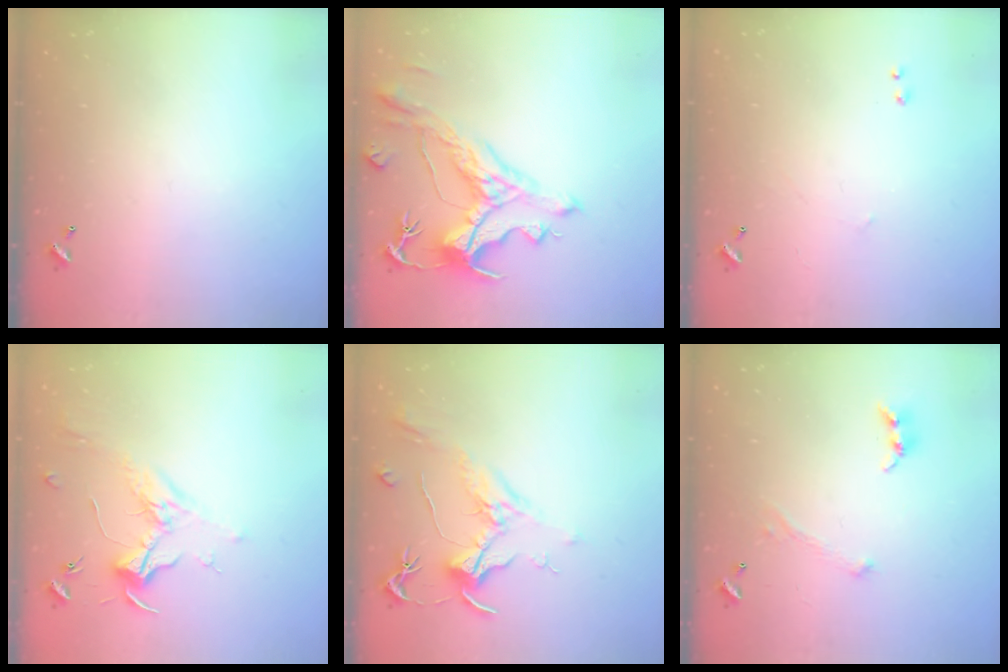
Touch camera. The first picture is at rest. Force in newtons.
{"total": 4.1, "press": 3.7, "slide": 1.7}
{"total": 2.5, "press": 2.4, "slide": 0.4}
{"total": 1.7, "press": 1.5, "slide": 0.8}
{"total": 2.1, "press": 2.0, "slide": 0.8}
{"total": 0.8, "press": 0.7, "slide": 0.4}